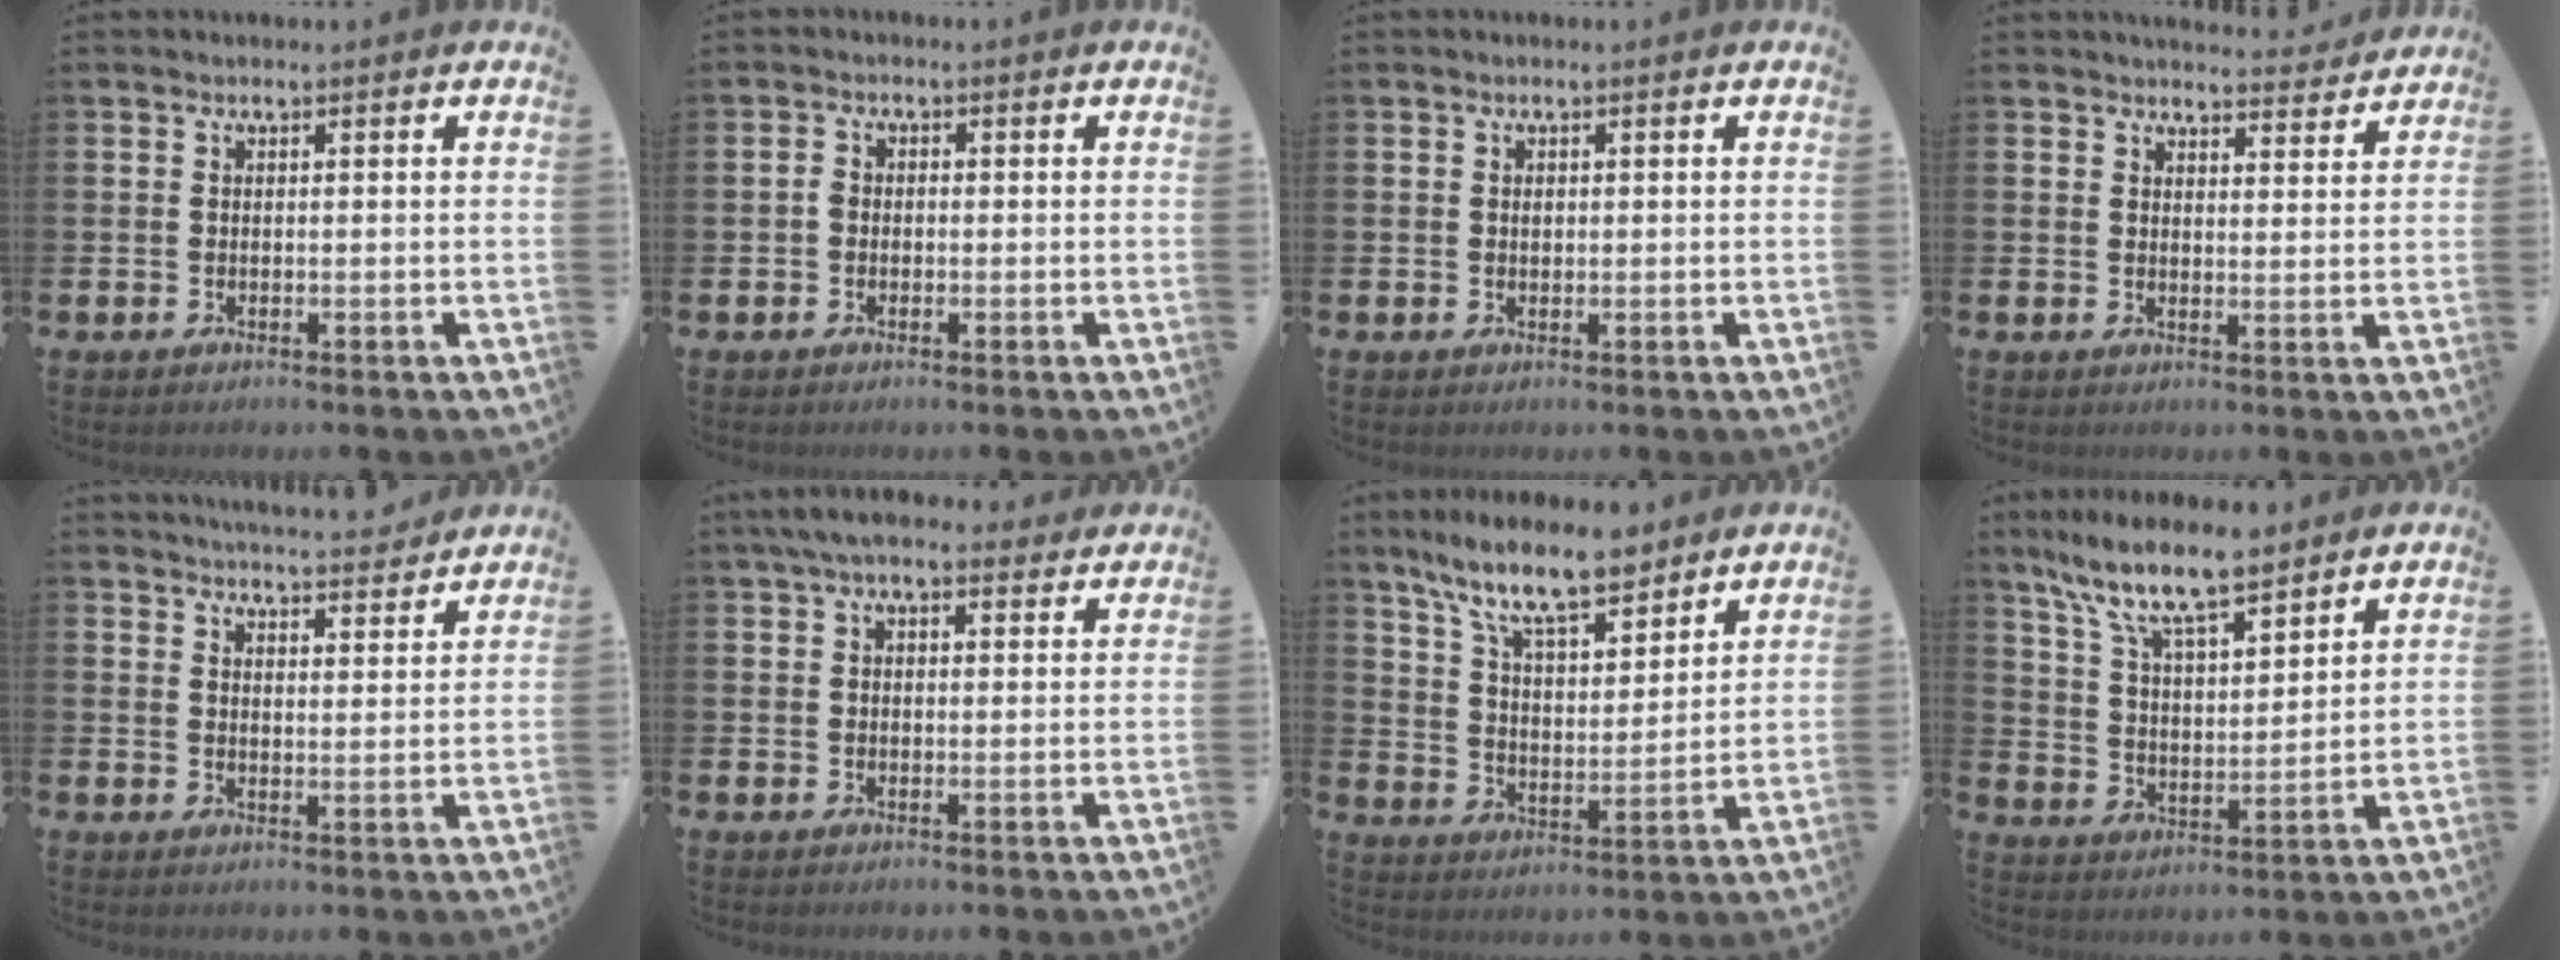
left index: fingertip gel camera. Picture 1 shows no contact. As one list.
[{"total": 1.6, "force": [-0.5, 1.2, 1.0], "torque": [-0.018, 0.008, -0.011]}, {"total": 0.6, "force": [0.1, 0.4, 0.4], "torque": [0.000, -0.001, 0.000]}, {"total": 4.3, "force": [4.2, 0.3, 0.3], "torque": [-0.006, -0.030, 0.075]}, {"total": 4.8, "force": [4.8, 0.1, 0.3], "torque": [-0.010, -0.034, 0.084]}, {"total": 4.6, "force": [3.8, 1.5, 2.1], "torque": [-0.040, -0.008, 0.068]}, {"total": 11.1, "force": [9.4, 2.5, 5.3], "torque": [-0.130, -0.035, 0.168]}, {"total": 10.5, "force": [8.8, 2.5, 5.1], "torque": [-0.129, -0.039, 0.155]}]